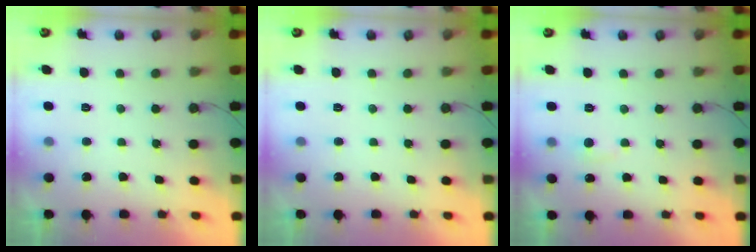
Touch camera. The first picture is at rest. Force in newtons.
{"total": 0.0}
{"total": 4.0, "press": 3.9, "slide": 0.5}